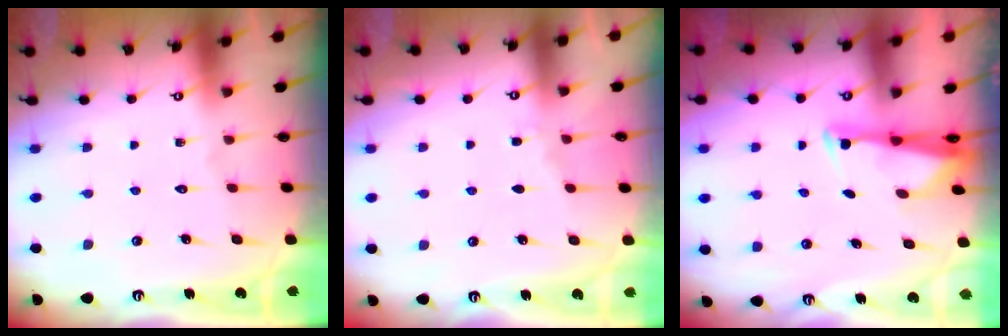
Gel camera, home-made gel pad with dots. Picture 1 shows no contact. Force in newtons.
{"total": 3.0, "press": 2.9, "slide": 0.5}
{"total": 2.9, "press": 2.8, "slide": 0.7}